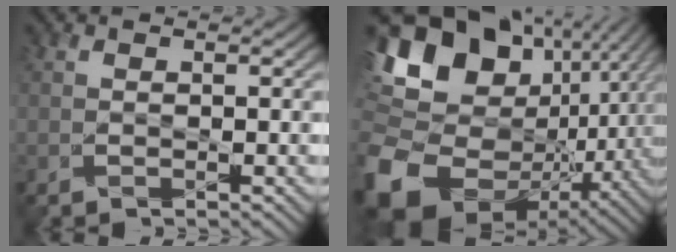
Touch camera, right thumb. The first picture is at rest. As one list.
[{"total": 18.0, "force": [-1.2, 14.2, 11.1], "torque": [-0.264, -0.034, 0.012]}]